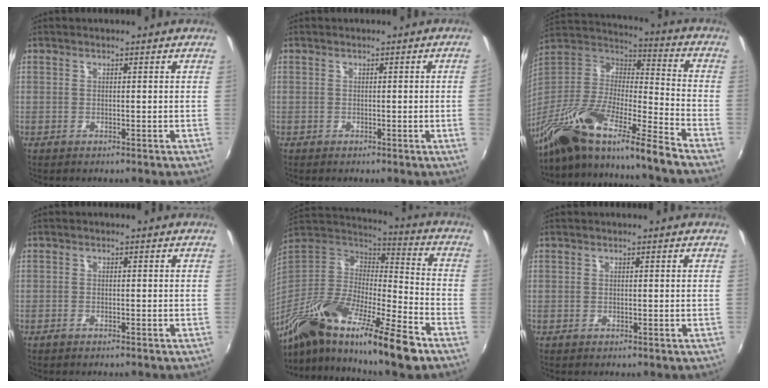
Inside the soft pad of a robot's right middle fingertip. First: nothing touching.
{"total": 1.8, "force": [0.0, -1.1, 1.5], "torque": [-0.013, -0.013, 0.003]}
{"total": 21.4, "force": [-15.9, 2.1, 14.1], "torque": [-0.244, -0.019, -0.302]}
{"total": 1.3, "force": [-1.1, 0.3, 0.6], "torque": [-0.019, -0.001, -0.025]}
{"total": 26.7, "force": [-17.6, 5.6, 19.3], "torque": [-0.325, -0.026, -0.312]}
{"total": 0.0}